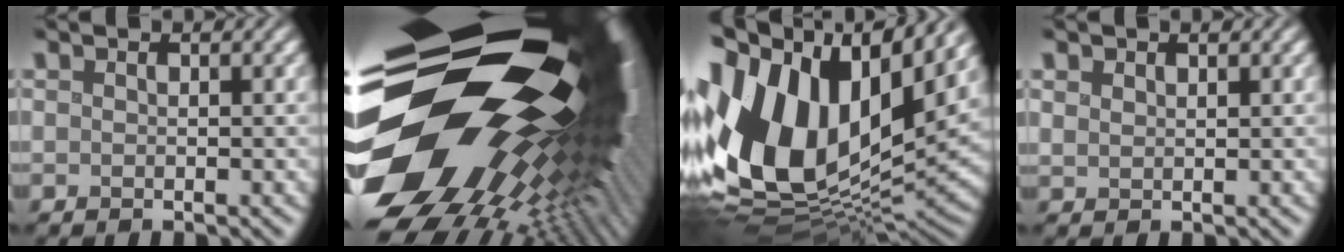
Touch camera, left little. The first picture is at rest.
{"total": 21.9, "force": [0.4, 12.9, 17.6], "torque": [-0.307, -0.027, 0.018]}
{"total": 18.2, "force": [4.4, 10.9, 14.0], "torque": [-0.295, 0.015, 0.073]}
{"total": 1.4, "force": [1.0, 0.8, 0.6], "torque": [-0.009, 0.001, 0.018]}